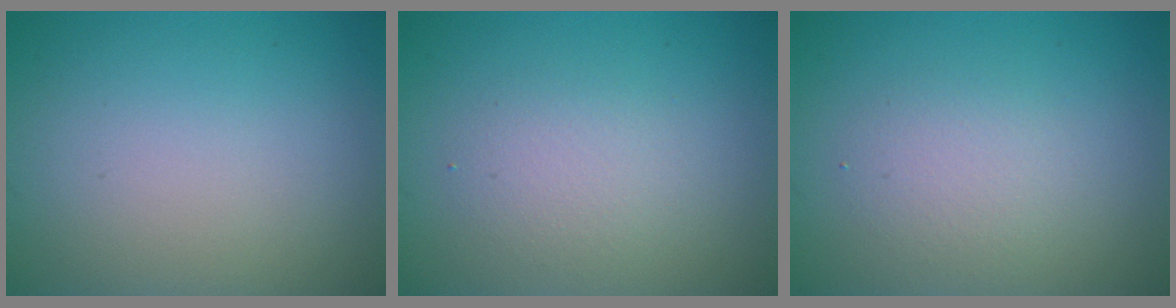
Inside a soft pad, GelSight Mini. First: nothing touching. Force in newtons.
{"total": 2.3, "press": 2.3, "slide": 0.1}
{"total": 2.2, "press": 2.2, "slide": 0.3}